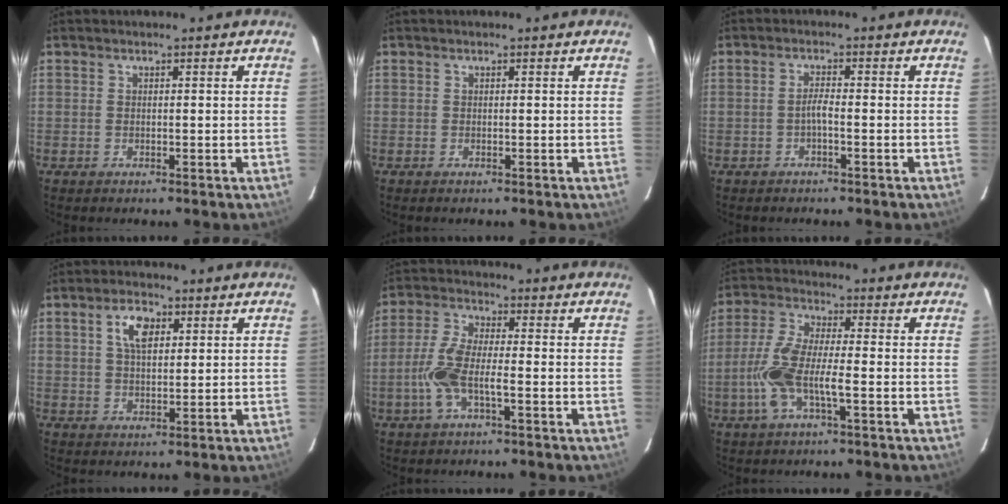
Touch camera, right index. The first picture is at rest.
{"total": 0.0}
{"total": 1.7, "force": [-0.9, 0.0, 1.4], "torque": [-0.028, 0.004, -0.018]}
{"total": 5.4, "force": [2.1, 2.8, 4.2], "torque": [-0.074, 0.012, 0.040]}
{"total": 8.7, "force": [-2.7, 2.3, 7.9], "torque": [-0.175, 0.001, -0.055]}
{"total": 10.6, "force": [-3.1, 2.5, 9.9], "torque": [-0.218, -0.001, -0.062]}